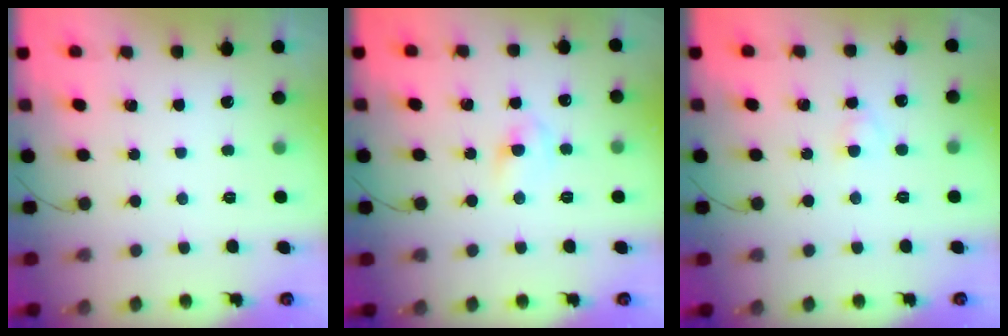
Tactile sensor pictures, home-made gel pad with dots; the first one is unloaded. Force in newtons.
{"total": 5.7, "press": 5.4, "slide": 1.7}
{"total": 2.2, "press": 1.9, "slide": 1.1}